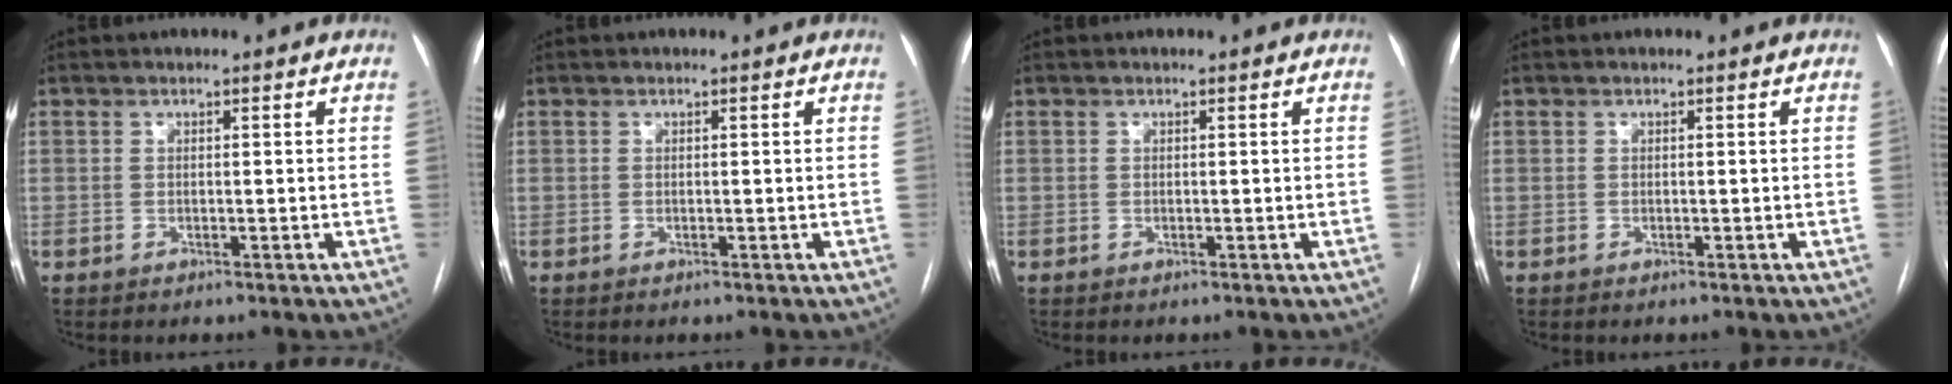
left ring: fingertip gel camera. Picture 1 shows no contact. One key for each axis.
{"total": 0.0}
{"total": 0.0}
{"total": 0.0}